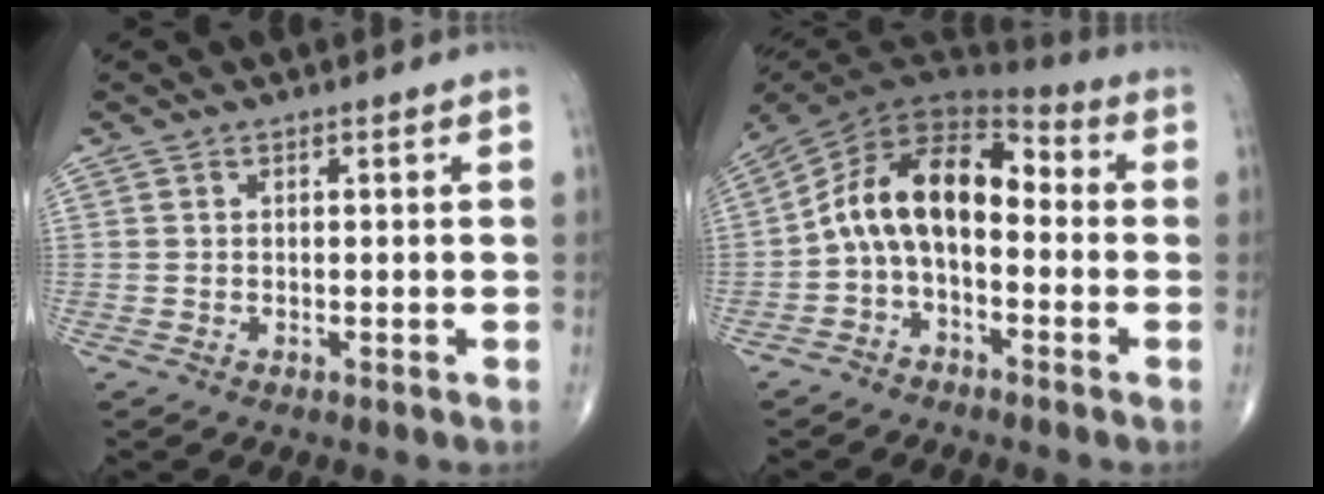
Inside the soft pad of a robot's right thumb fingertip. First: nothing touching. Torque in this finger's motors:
{"motor_torque": [0.04, 1.17, 0.67, -0.20, 0.49]}